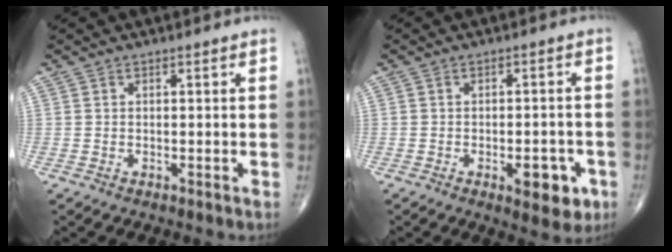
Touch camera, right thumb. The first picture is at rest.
{"total": 7.0, "force": [-2.9, 3.1, 5.6], "torque": [-0.055, 0.008, -0.032]}